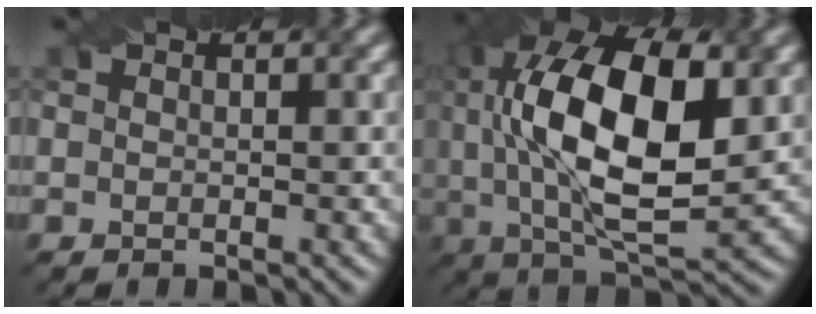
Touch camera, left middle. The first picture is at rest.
{"total": 15.2, "force": [2.4, 6.9, 13.3], "torque": [-0.249, 0.006, 0.041]}